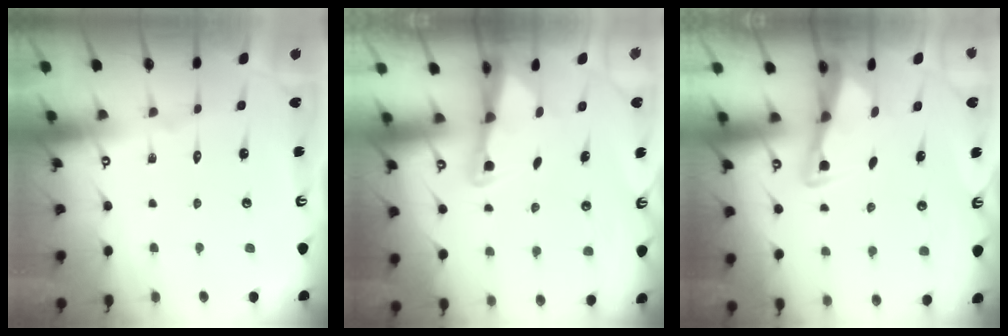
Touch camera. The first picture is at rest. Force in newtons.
{"total": 2.6, "press": 2.6, "slide": 0.5}
{"total": 2.5, "press": 2.5, "slide": 0.5}